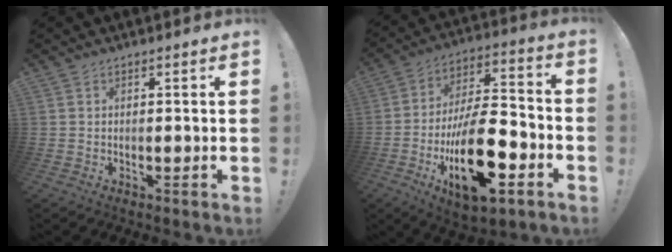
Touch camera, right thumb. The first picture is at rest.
{"total": 24.6, "force": [-8.5, 10.8, 20.4], "torque": [-0.365, 0.049, -0.127]}